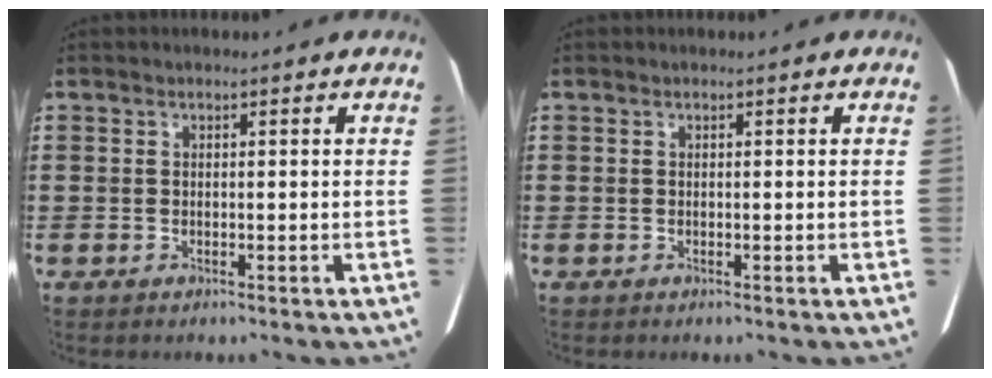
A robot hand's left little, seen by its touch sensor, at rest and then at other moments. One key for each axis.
{"total": 0.0}